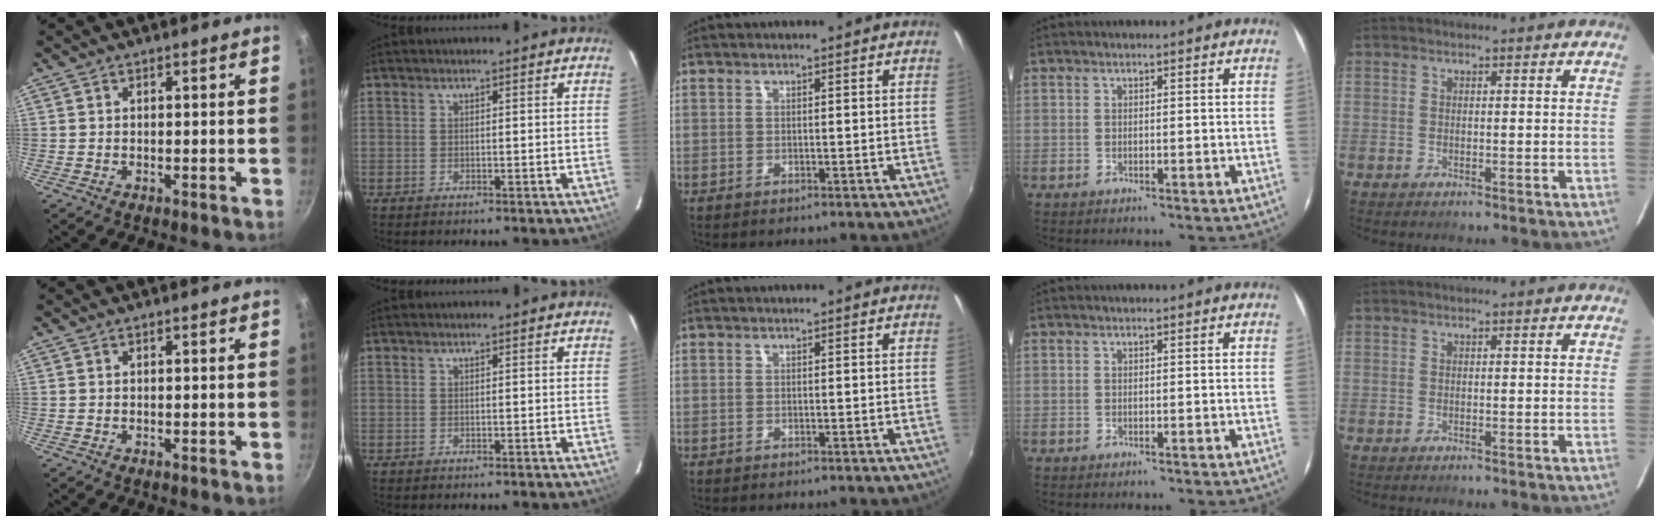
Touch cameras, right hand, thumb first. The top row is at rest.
{}